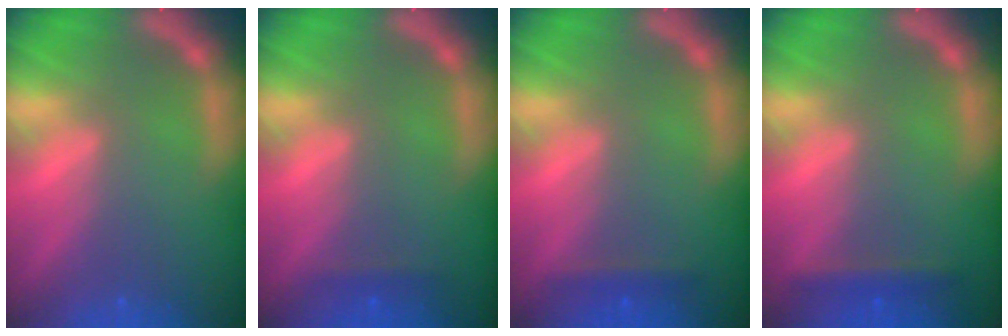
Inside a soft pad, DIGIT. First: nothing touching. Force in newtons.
{"total": 0.9}
{"total": 1.4}
{"total": 1.9}